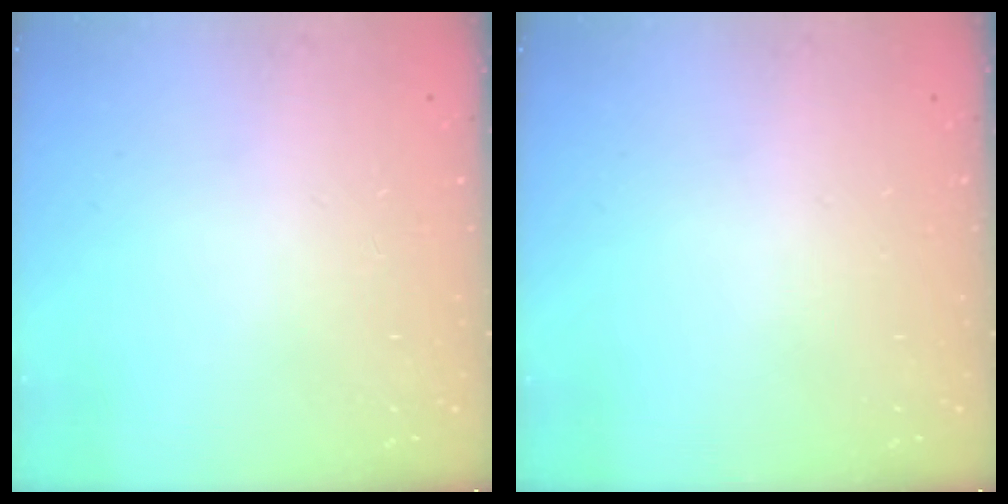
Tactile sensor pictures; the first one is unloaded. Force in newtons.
{"total": 0.0}